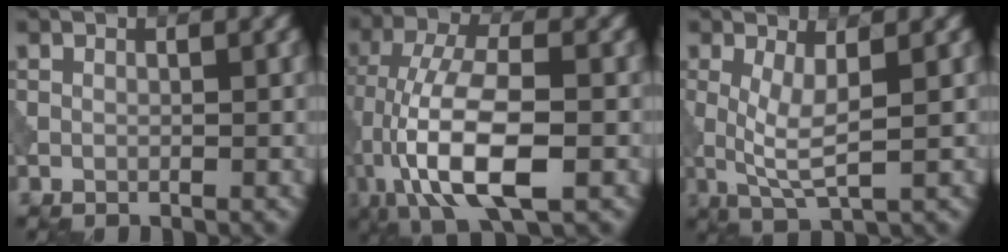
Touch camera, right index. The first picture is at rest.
{"total": 11.1, "force": [-2.9, 4.1, 9.9], "torque": [-0.187, 0.008, -0.056]}
{"total": 3.6, "force": [0.4, 0.8, 3.5], "torque": [-0.075, -0.006, 0.011]}